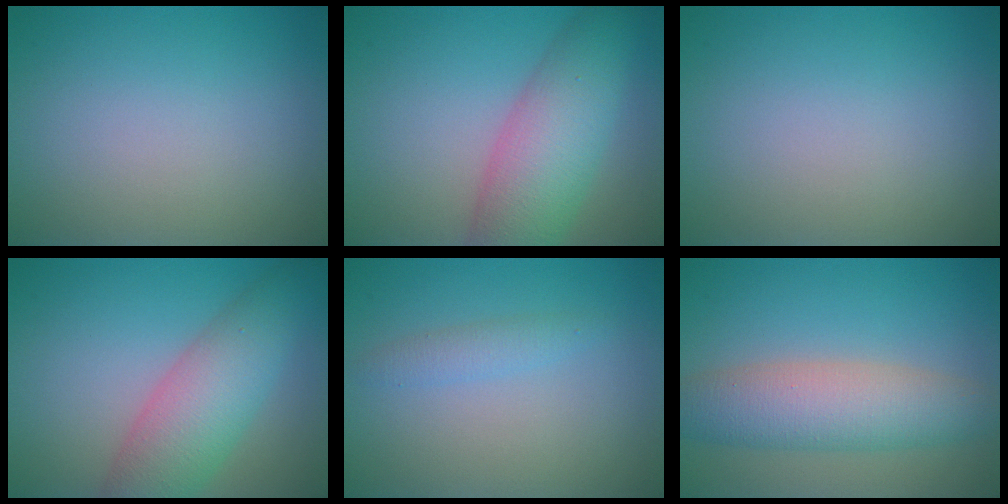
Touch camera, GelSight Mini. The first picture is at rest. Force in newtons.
{"total": 7.4, "press": 7.4, "slide": 0.2}
{"total": 0.0}
{"total": 6.6, "press": 6.6, "slide": 0.2}
{"total": 1.4, "press": 1.4, "slide": 0.0}
{"total": 5.8, "press": 5.8, "slide": 0.2}